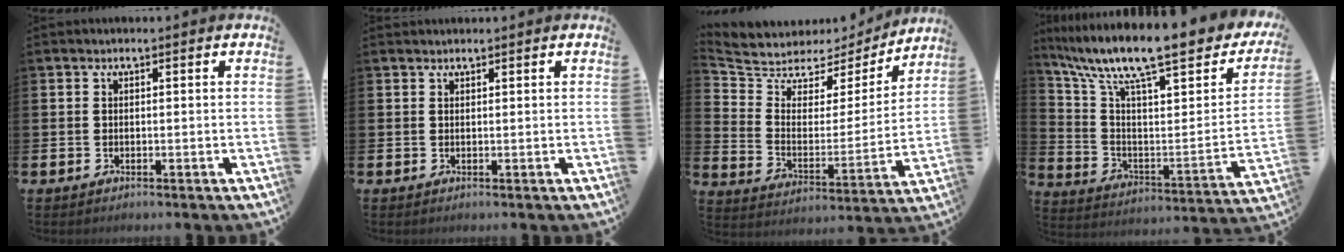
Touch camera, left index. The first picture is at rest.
{"total": 0.7, "force": [0.7, 0.1, -0.2], "torque": [0.018, -0.006, 0.009]}
{"total": 6.4, "force": [5.8, 2.7, 0.3], "torque": [-0.047, -0.049, 0.095]}
{"total": 12.1, "force": [9.3, 3.0, 7.2], "torque": [-0.145, -0.075, 0.146]}